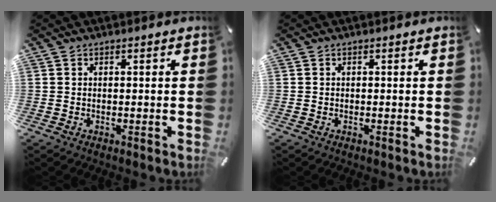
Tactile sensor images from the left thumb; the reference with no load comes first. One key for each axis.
{"total": 0.0}